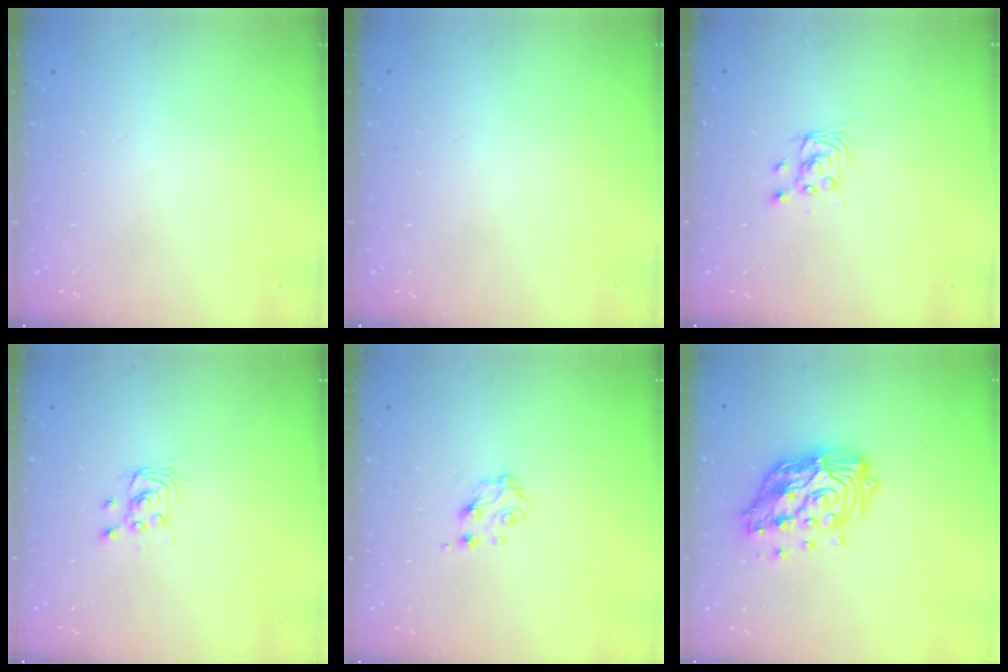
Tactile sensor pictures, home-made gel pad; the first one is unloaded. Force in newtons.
{"total": 0.0}
{"total": 2.9, "press": 2.9, "slide": 0.0}
{"total": 2.8, "press": 2.8, "slide": 0.2}
{"total": 4.6, "press": 4.5, "slide": 0.6}
{"total": 15.3, "press": 15.3, "slide": 1.2}